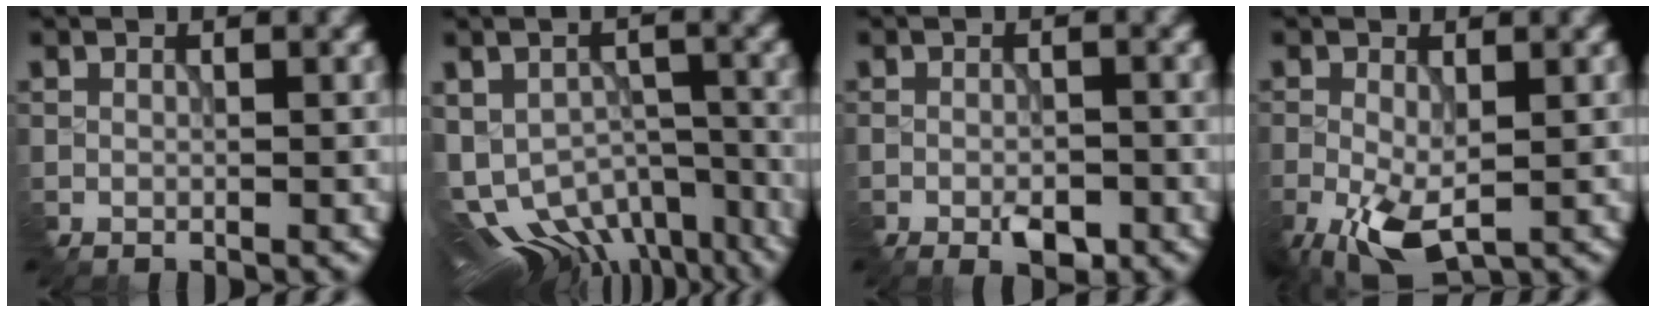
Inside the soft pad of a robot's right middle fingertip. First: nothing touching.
{"total": 12.8, "force": [-9.5, 6.6, 5.6], "torque": [-0.096, -0.032, -0.111]}
{"total": 2.6, "force": [-1.6, 1.1, 1.7], "torque": [-0.033, -0.004, -0.024]}
{"total": 5.9, "force": [-2.2, 2.9, 4.6], "torque": [-0.116, -0.018, -0.036]}